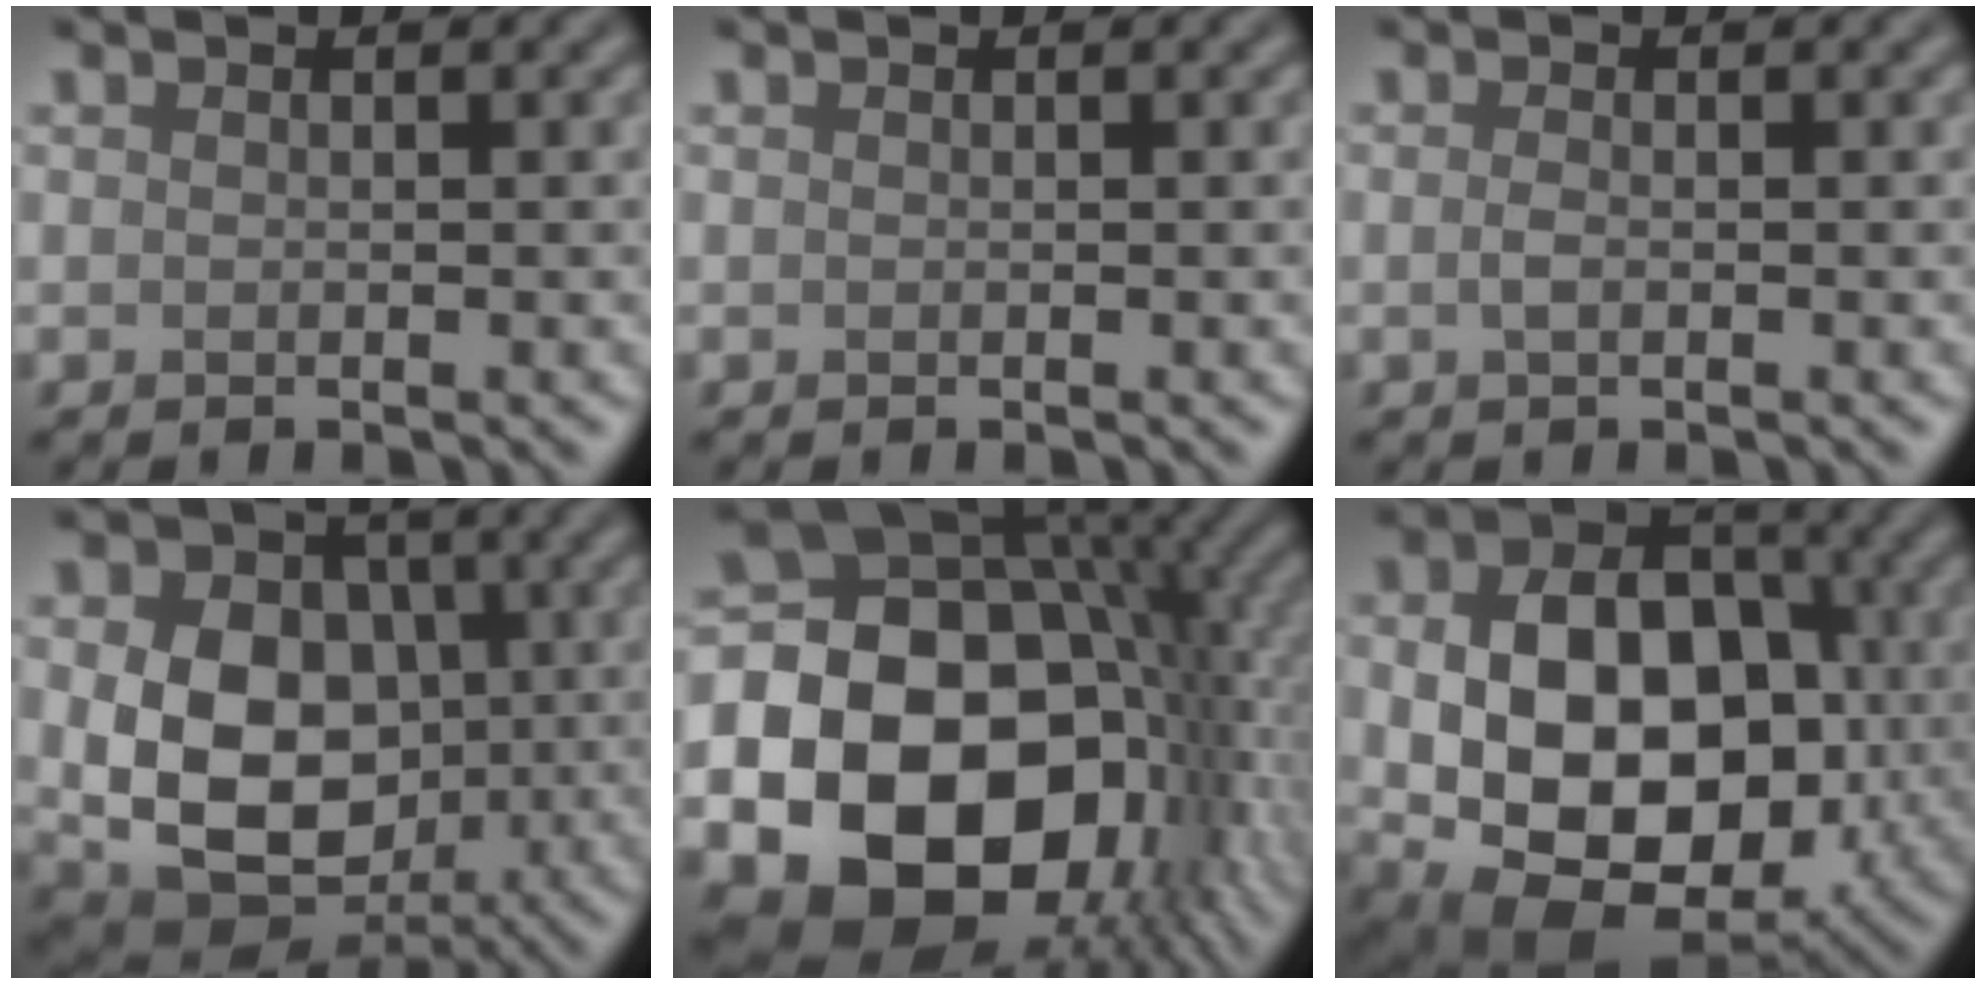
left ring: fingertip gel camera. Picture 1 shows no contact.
{"total": 0.0}
{"total": 0.9, "force": [-0.2, 0.4, 0.8], "torque": [-0.020, -0.002, -0.006]}
{"total": 11.8, "force": [-0.2, 8.9, 7.7], "torque": [-0.117, -0.015, -0.006]}
{"total": 22.1, "force": [-5.3, 17.1, 12.9], "torque": [-0.226, -0.037, -0.102]}
{"total": 14.2, "force": [-1.5, 10.1, 9.9], "torque": [-0.154, -0.018, -0.017]}